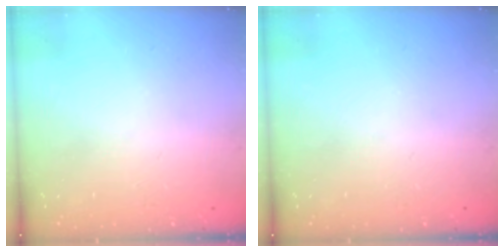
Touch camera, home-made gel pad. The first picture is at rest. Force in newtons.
{"total": 0.0}